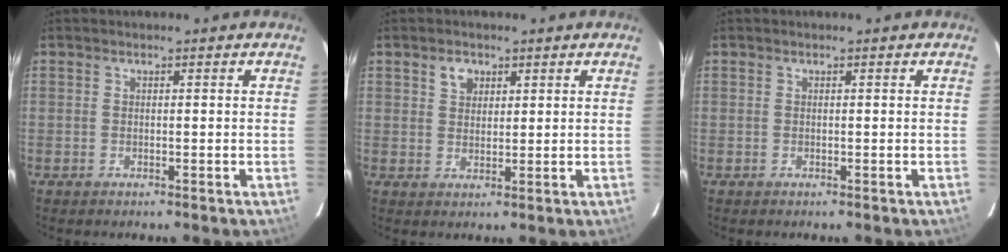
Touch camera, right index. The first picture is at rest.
{"total": 3.3, "force": [1.7, 2.4, 1.4], "torque": [-0.017, 0.011, 0.032]}
{"total": 0.0}